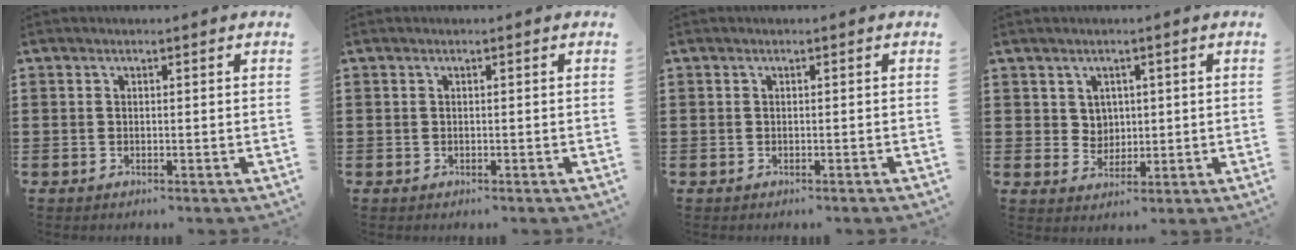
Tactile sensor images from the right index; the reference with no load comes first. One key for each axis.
{"total": 0.0}
{"total": 0.0}
{"total": 3.1, "fx": 1.4, "fy": 2.7, "fz": 0.7, "tx": -0.026, "ty": 0.008, "tz": 0.027}